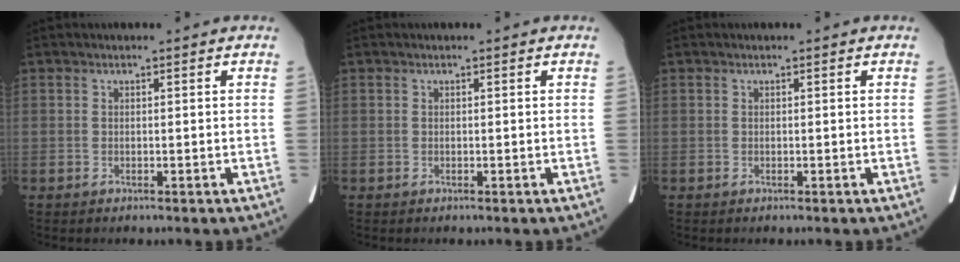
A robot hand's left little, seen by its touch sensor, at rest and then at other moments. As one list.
[{"total": 0.0}, {"total": 0.0}]